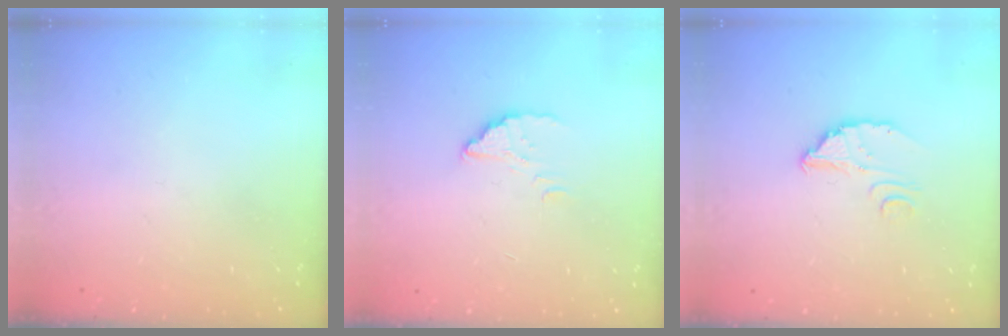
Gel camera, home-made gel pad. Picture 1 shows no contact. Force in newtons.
{"total": 2.2, "press": 2.2, "slide": 0.2}
{"total": 2.9, "press": 2.9, "slide": 0.2}